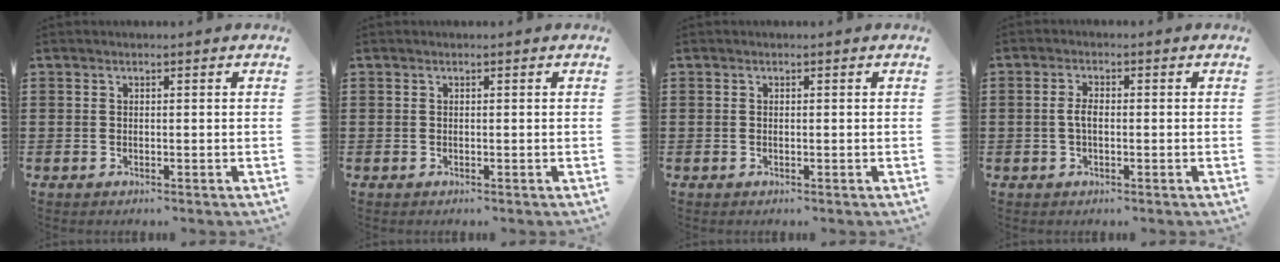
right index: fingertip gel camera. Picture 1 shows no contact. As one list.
[{"total": 0.0}, {"total": 0.0}, {"total": 2.6, "force": [-0.3, 1.1, 2.3], "torque": [-0.059, -0.004, -0.010]}]